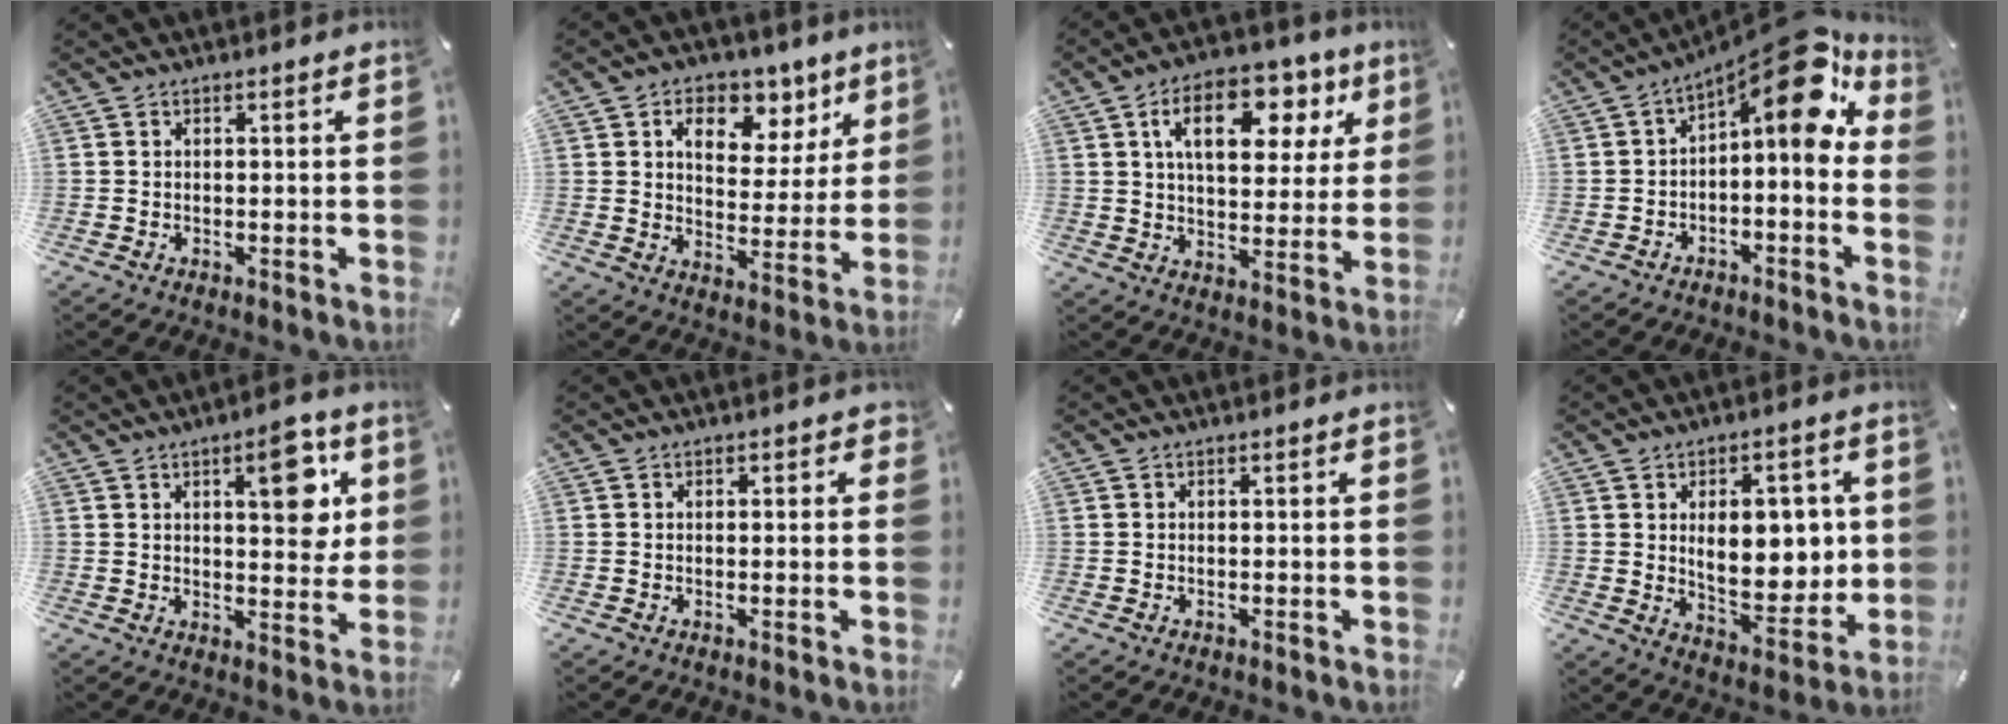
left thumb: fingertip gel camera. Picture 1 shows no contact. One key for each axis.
{"total": 10.2, "fx": 5.6, "fy": 7.1, "fz": 4.7, "tx": -0.054, "ty": -0.037, "tz": 0.092}
{"total": 15.4, "fx": 6.9, "fy": 8.8, "fz": 10.5, "tx": -0.156, "ty": -0.015, "tz": 0.113}
{"total": 12.2, "fx": 6.1, "fy": 4.4, "fz": 9.6, "tx": -0.125, "ty": -0.068, "tz": 0.098}
{"total": 11.6, "fx": 4.9, "fy": 4.9, "fz": 9.4, "tx": -0.105, "ty": -0.025, "tz": 0.072}
{"total": 0.8, "fx": 0.1, "fy": 0.6, "fz": 0.6, "tx": 0.005, "ty": -0.002, "tz": -0.003}
{"total": 0.0}
{"total": 14.0, "fx": 2.5, "fy": 8.2, "fz": 11.0, "tx": -0.144, "ty": -0.009, "tz": 0.041}